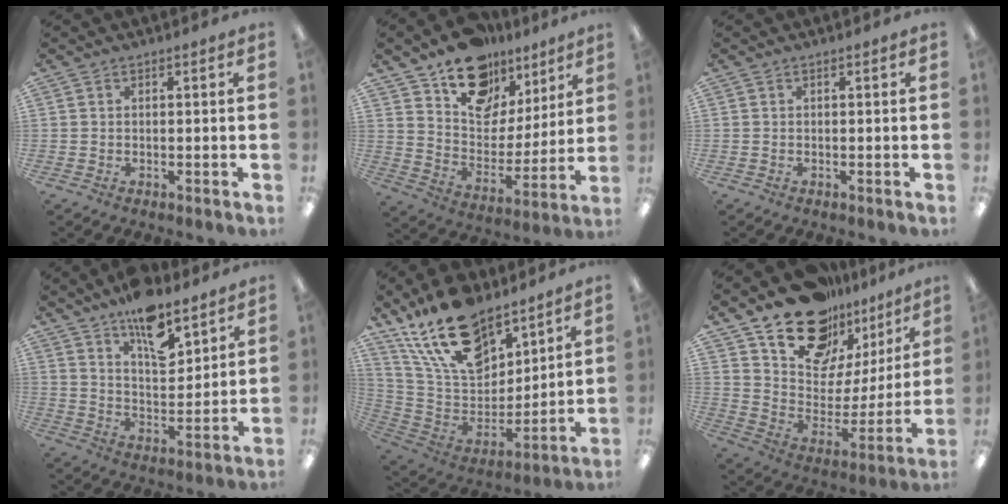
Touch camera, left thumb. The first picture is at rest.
{"total": 15.8, "force": [11.0, 9.9, 5.4], "torque": [-0.084, -0.075, 0.202]}
{"total": 0.0}
{"total": 12.9, "force": [9.2, 5.3, 7.3], "torque": [-0.110, -0.054, 0.161]}
{"total": 21.6, "force": [15.0, 11.3, 10.7], "torque": [-0.199, -0.081, 0.274]}
{"total": 19.2, "force": [14.9, 10.2, 6.5], "torque": [-0.119, -0.110, 0.270]}